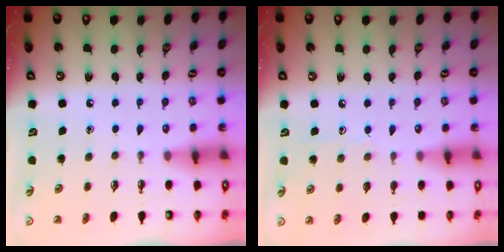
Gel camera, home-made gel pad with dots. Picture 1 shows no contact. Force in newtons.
{"total": 5.1, "press": 5.1, "slide": 0.4}